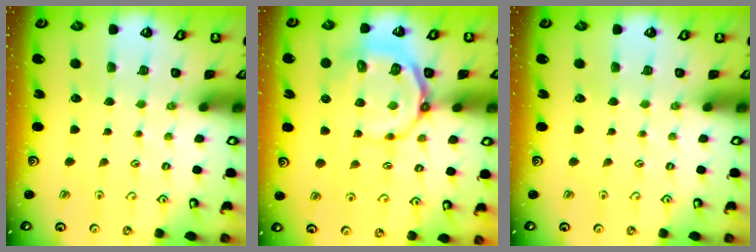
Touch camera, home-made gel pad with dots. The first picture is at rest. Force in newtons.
{"total": 9.3, "press": 9.0, "slide": 2.6}
{"total": 0.0}